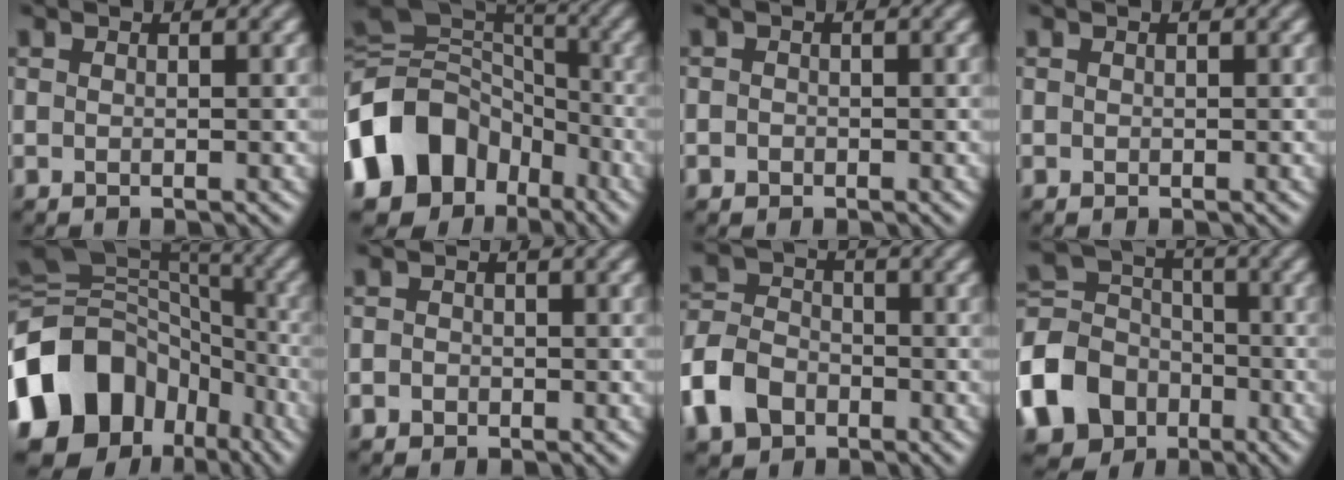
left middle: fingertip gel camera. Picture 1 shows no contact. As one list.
[{"total": 13.3, "force": [-5.6, 10.3, 6.3], "torque": [-0.153, 0.004, -0.107]}, {"total": 0.8, "force": [-0.4, 0.7, 0.0], "torque": [0.014, 0.004, -0.011]}, {"total": 0.0}, {"total": 16.5, "force": [-6.7, 12.8, 7.8], "torque": [-0.184, 0.000, -0.119]}, {"total": 1.2, "force": [-0.6, 1.0, 0.1], "torque": [0.023, 0.006, -0.017]}, {"total": 6.4, "force": [-3.6, 4.4, 2.8], "torque": [-0.066, 0.006, -0.090]}, {"total": 12.8, "force": [-6.1, 10.4, 4.5], "torque": [-0.136, -0.021, -0.128]}]